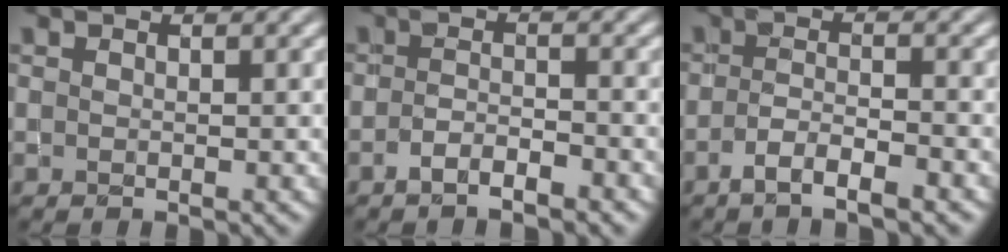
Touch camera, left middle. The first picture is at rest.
{"total": 2.1, "force": [-1.7, 0.4, 1.1], "torque": [-0.024, 0.001, -0.034]}
{"total": 2.9, "force": [-2.2, 0.6, 1.9], "torque": [-0.038, 0.002, -0.045]}